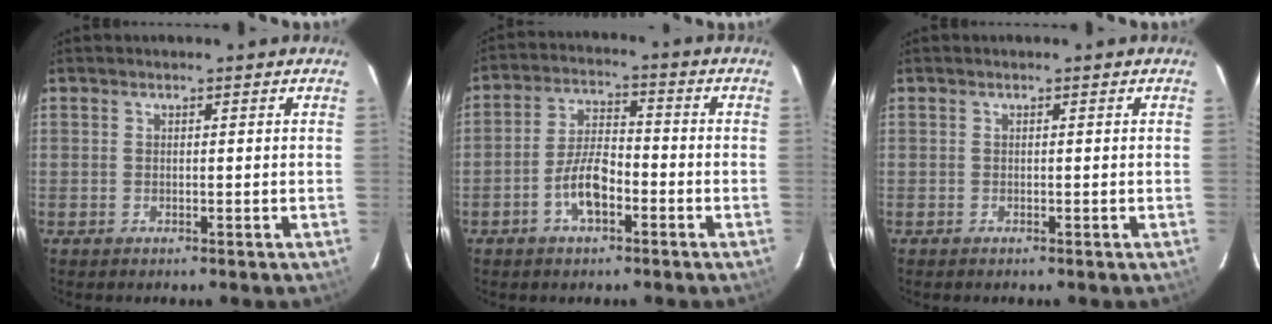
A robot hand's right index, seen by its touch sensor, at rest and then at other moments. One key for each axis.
{"total": 7.4, "fx": -3.4, "fy": 2.9, "fz": 5.9, "tx": -0.124, "ty": 0.011, "tz": -0.060}
{"total": 0.0}